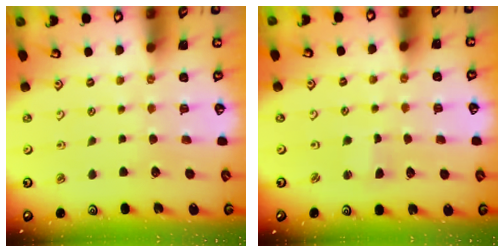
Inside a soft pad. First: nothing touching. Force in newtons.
{"total": 1.9, "press": 1.8, "slide": 0.3}